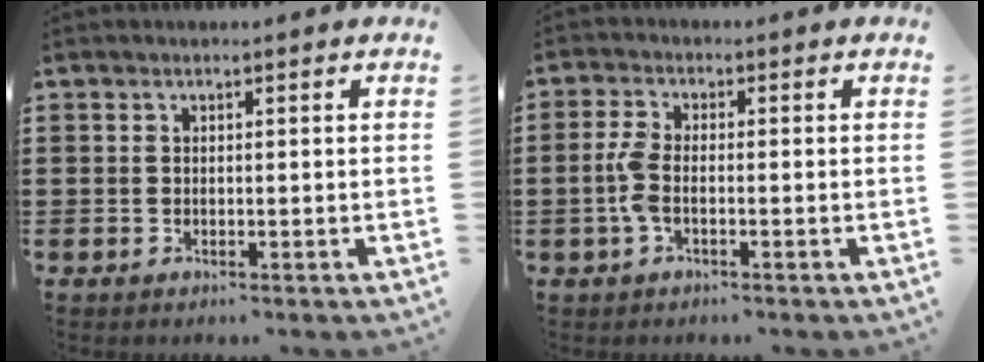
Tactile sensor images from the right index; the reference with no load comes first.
{"total": 3.9, "force": [-1.0, 1.5, 3.5], "torque": [-0.091, -0.006, -0.025]}